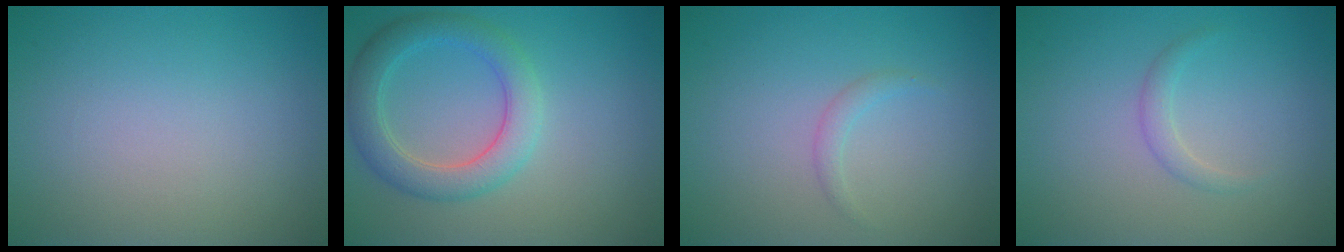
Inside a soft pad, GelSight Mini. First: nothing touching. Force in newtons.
{"total": 4.2, "press": 4.2, "slide": 0.3}
{"total": 0.9, "press": 0.9, "slide": 0.1}
{"total": 1.2, "press": 1.1, "slide": 0.1}